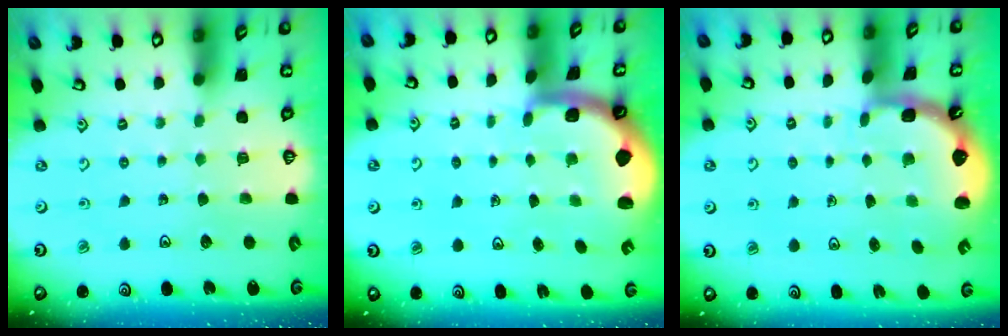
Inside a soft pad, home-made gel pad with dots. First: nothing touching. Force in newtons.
{"total": 1.7, "press": 1.6, "slide": 0.4}
{"total": 2.3, "press": 1.7, "slide": 1.6}